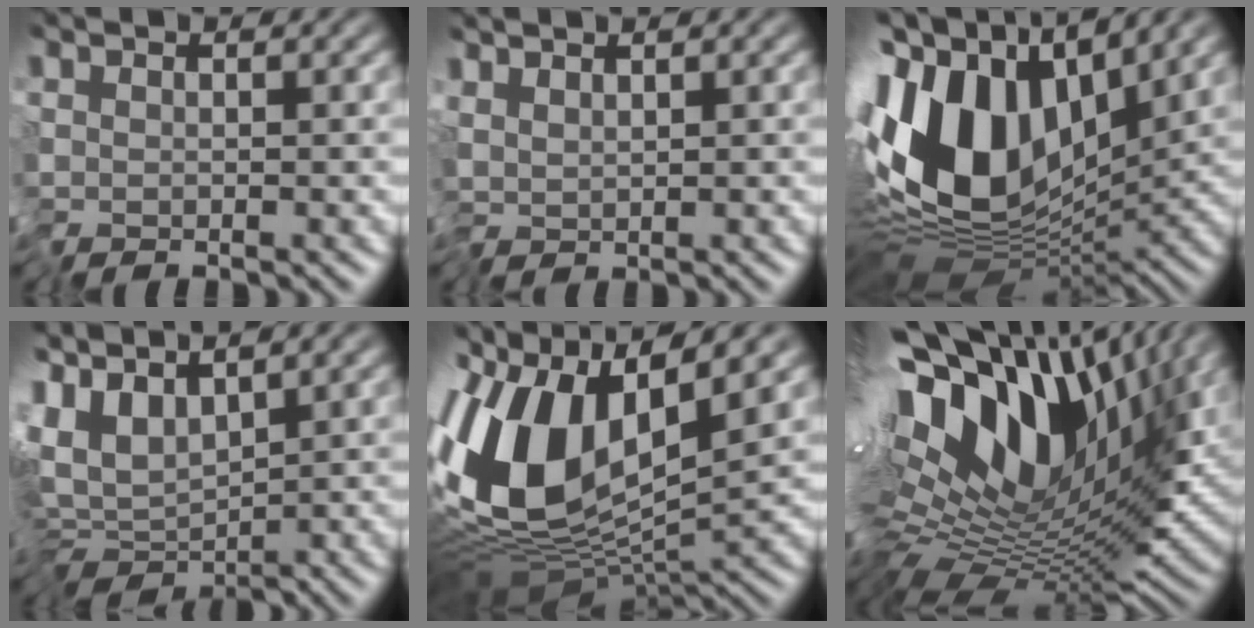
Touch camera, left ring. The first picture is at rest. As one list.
[{"total": 1.5, "force": [0.5, 0.5, 1.3], "torque": [-0.020, 0.006, 0.006]}, {"total": 13.2, "force": [1.9, 7.7, 10.6], "torque": [-0.215, 0.006, 0.024]}, {"total": 6.2, "force": [1.9, 3.0, 5.0], "torque": [-0.104, 0.006, 0.044]}, {"total": 12.2, "force": [1.6, 5.3, 10.9], "torque": [-0.220, 0.007, 0.024]}, {"total": 15.5, "force": [5.1, 7.2, 12.8], "torque": [-0.241, 0.028, 0.082]}]